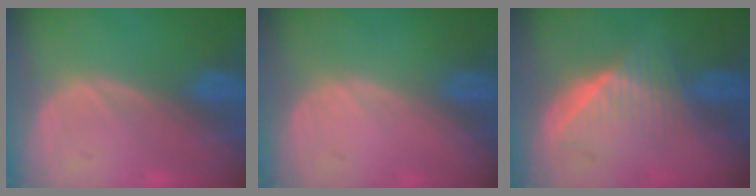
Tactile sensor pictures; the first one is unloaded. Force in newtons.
{"total": 0.0}
{"total": 6.5, "press": 5.9, "slide": 2.7}